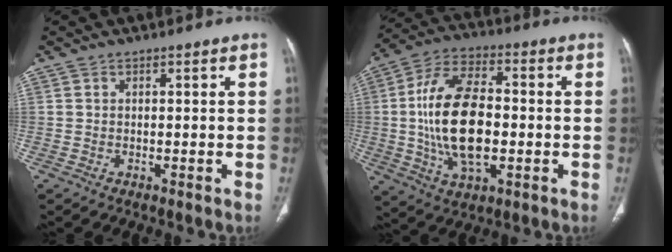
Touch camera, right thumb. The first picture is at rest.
{"total": 18.4, "force": [-1.1, 9.8, 15.5], "torque": [-0.290, 0.014, -0.018]}